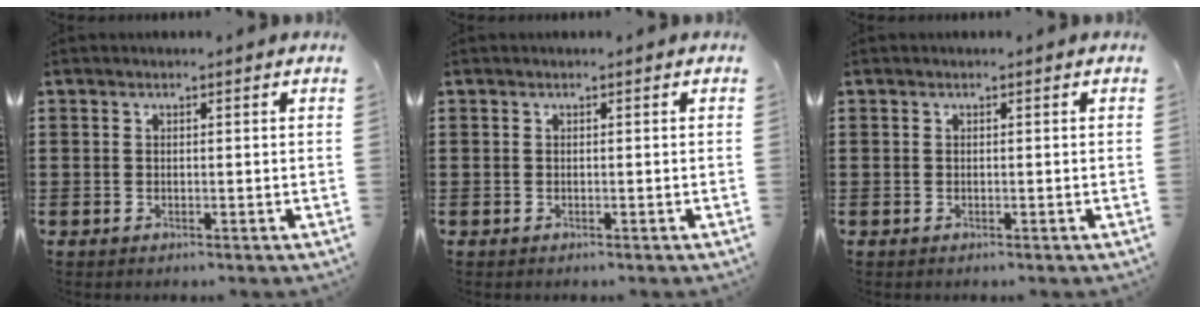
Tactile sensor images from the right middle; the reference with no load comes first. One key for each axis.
{"total": 0.0}
{"total": 0.0}